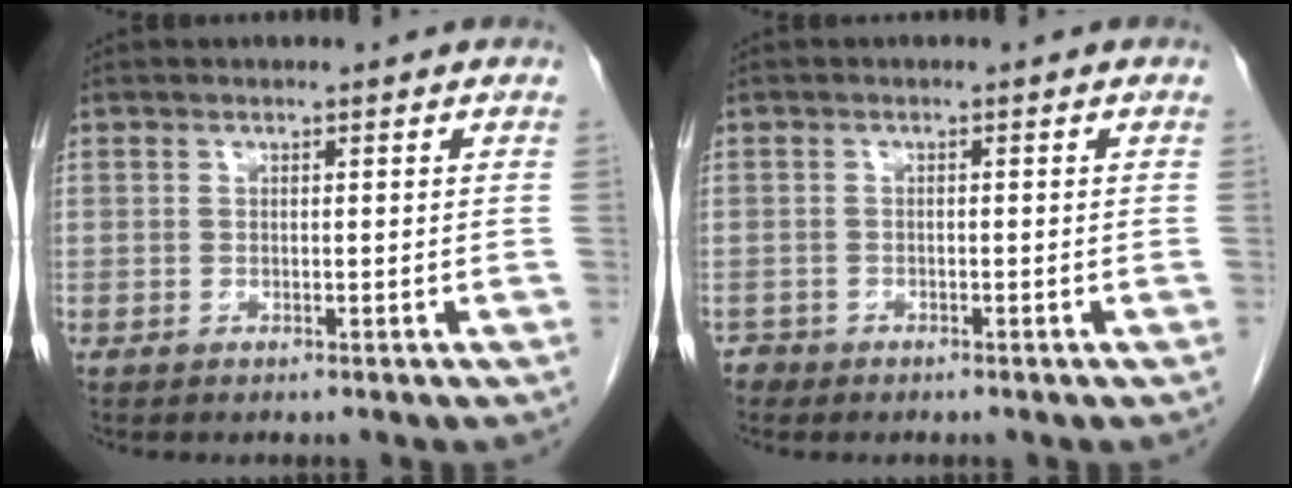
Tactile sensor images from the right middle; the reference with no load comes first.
{"total": 1.0, "force": [-0.8, 0.5, -0.2], "torque": [0.005, 0.002, -0.016]}